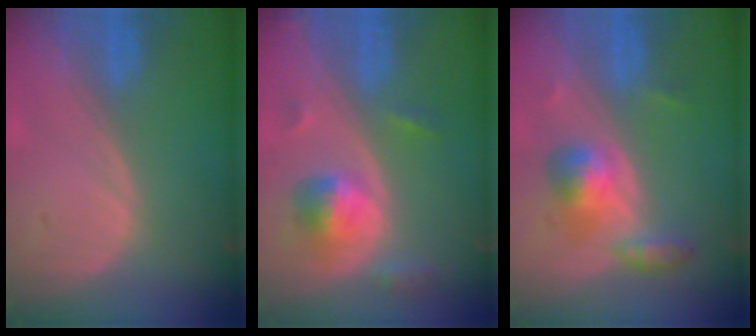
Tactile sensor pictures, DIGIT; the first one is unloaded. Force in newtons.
{"total": 5.6, "press": 5.2, "slide": 1.9}
{"total": 5.4, "press": 5.3, "slide": 1.4}